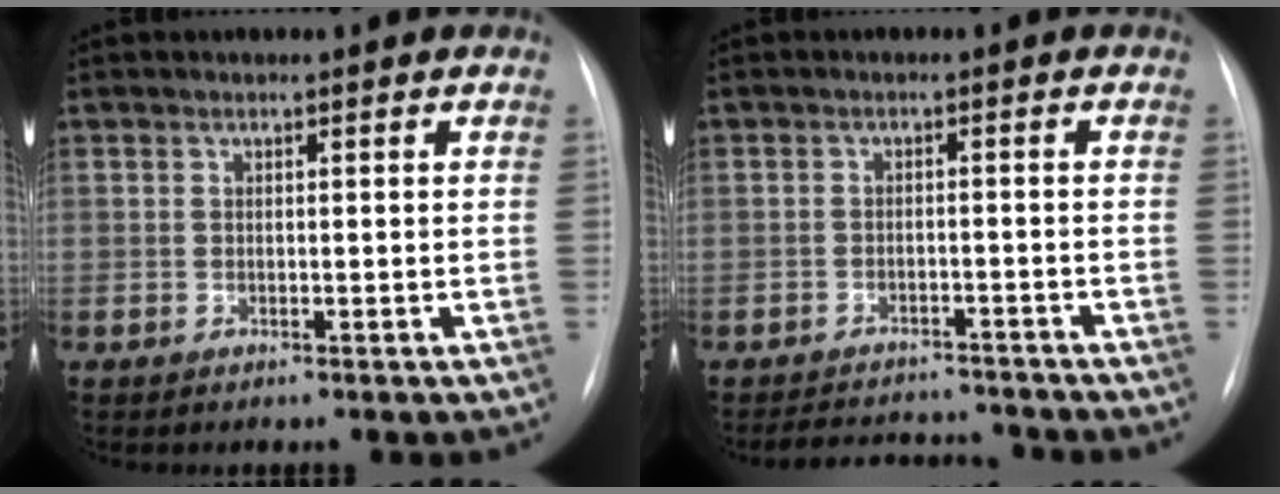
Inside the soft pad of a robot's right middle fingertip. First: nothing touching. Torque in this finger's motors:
{"motor_torque": [0.11, -0.38, -0.01, -0.01]}